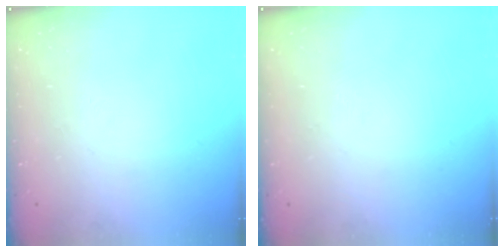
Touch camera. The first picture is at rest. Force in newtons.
{"total": 0.0}